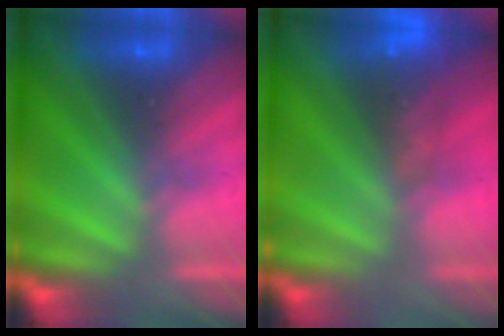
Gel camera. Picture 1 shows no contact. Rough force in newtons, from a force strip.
{"total": 9.4}